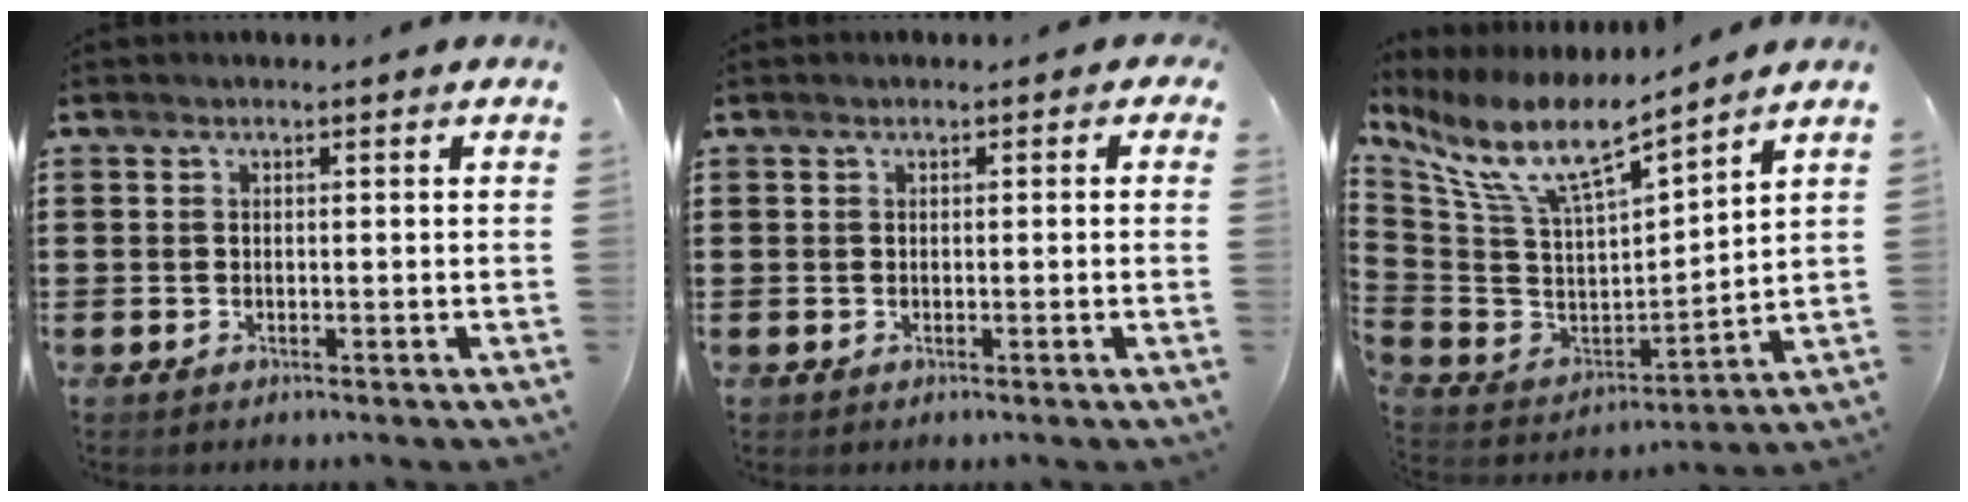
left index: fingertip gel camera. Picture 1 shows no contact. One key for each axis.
{"total": 0.5, "fx": 0.1, "fy": 0.3, "fz": 0.3, "tx": -0.008, "ty": 0.004, "tz": 0.001}
{"total": 10.7, "fx": 7.8, "fy": 2.3, "fz": 7.0, "tx": -0.167, "ty": -0.053, "tz": 0.133}